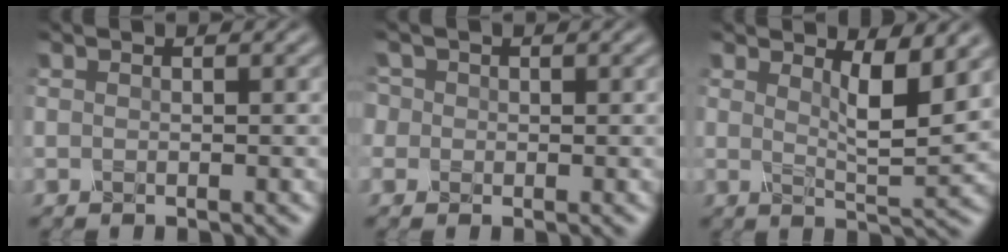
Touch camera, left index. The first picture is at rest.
{"total": 2.1, "force": [0.5, 1.9, 0.6], "torque": [-0.022, 0.008, 0.003]}
{"total": 4.0, "force": [2.0, 1.0, 3.3], "torque": [-0.053, -0.013, 0.034]}